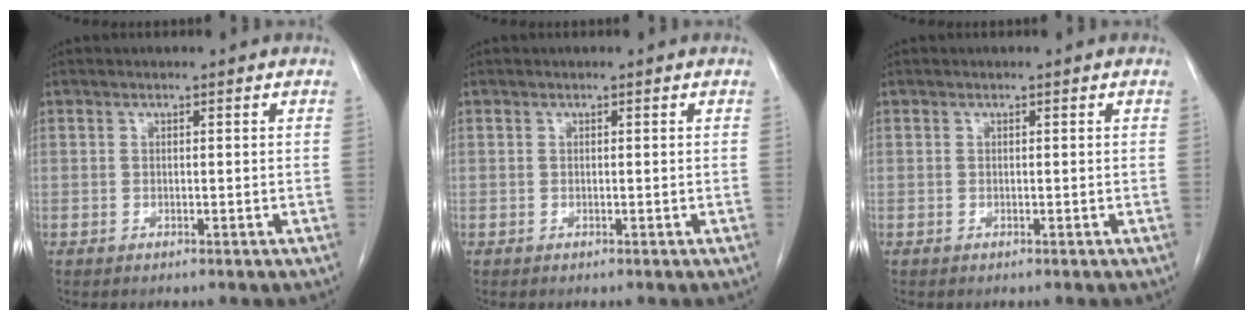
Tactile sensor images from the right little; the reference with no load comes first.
{"total": 0.0}
{"total": 0.0}